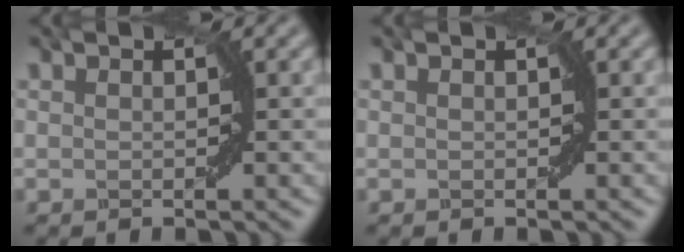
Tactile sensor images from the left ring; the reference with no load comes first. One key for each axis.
{"total": 0.0}